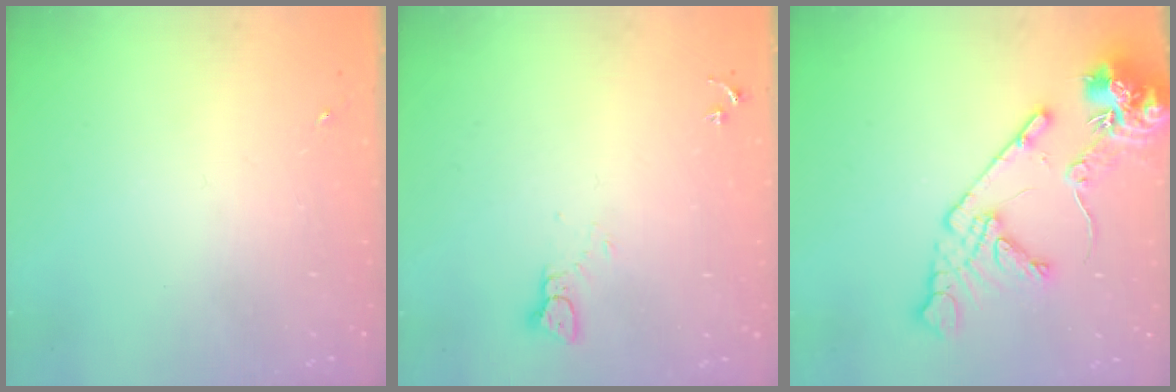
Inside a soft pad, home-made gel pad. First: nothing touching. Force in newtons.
{"total": 2.6, "press": 2.6, "slide": 0.1}
{"total": 15.4, "press": 15.2, "slide": 2.2}